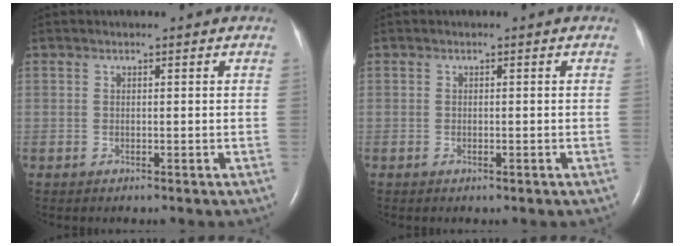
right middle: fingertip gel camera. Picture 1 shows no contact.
{"total": 0.6, "force": [-0.4, 0.2, 0.5], "torque": [-0.011, -0.002, -0.003]}